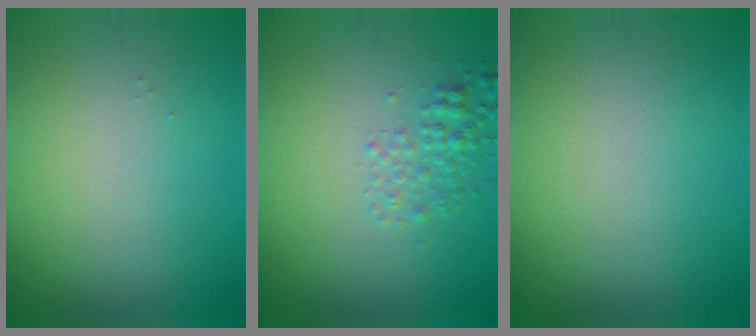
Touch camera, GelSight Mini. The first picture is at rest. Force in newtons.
{"total": 1.8, "press": 1.8, "slide": 0.1}
{"total": 0.0}